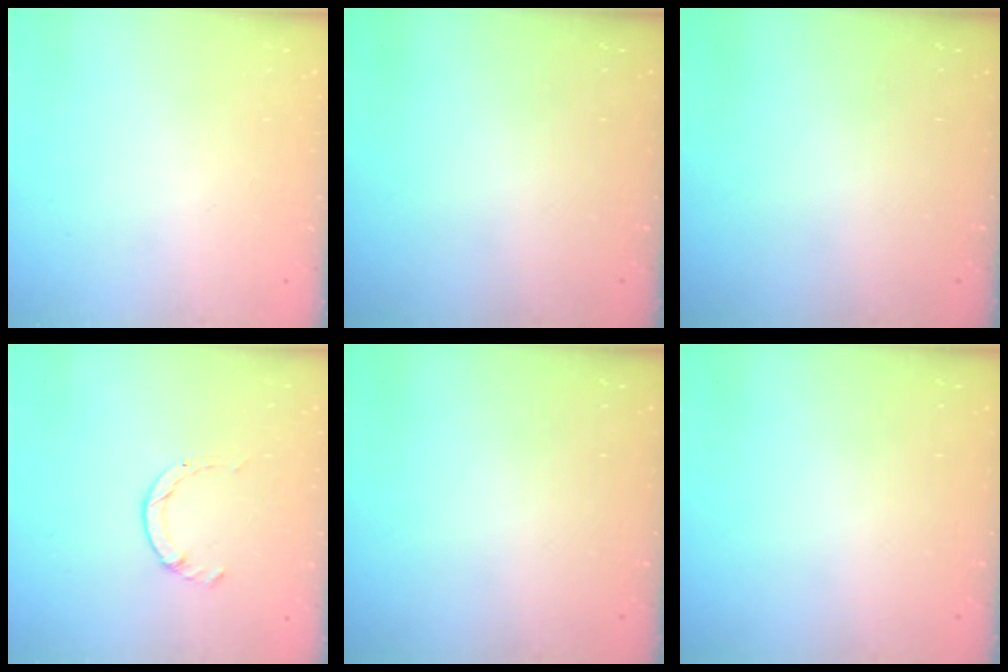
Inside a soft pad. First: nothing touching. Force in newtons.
{"total": 0.0}
{"total": 0.0}
{"total": 1.4, "press": 1.4, "slide": 0.2}
{"total": 0.0}
{"total": 0.0}